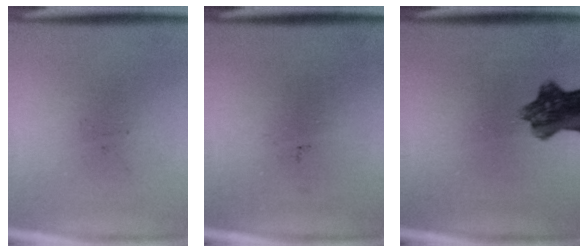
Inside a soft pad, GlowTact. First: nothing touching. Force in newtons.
{"total": 0.0}
{"total": 8.1}